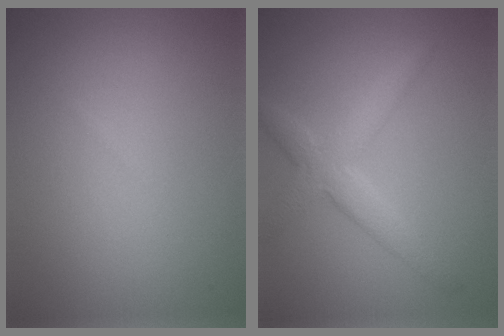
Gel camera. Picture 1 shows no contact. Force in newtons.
{"total": 3.8, "press": 3.8, "slide": 0.2}